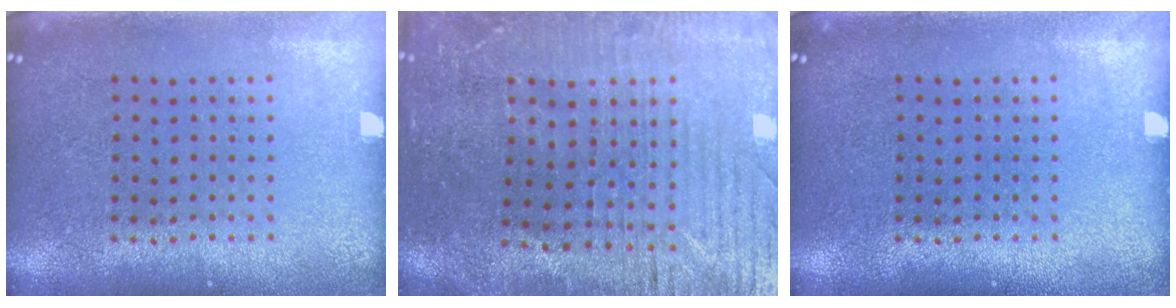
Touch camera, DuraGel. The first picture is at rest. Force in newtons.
{"total": 2.2, "press": 2.2, "slide": 0.5}
{"total": 0.0}